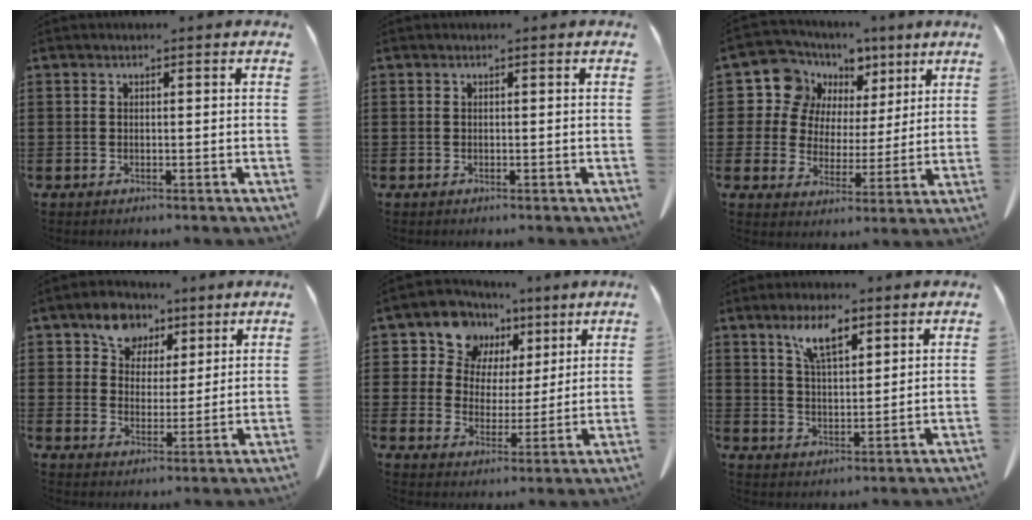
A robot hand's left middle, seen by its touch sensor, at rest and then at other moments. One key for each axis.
{"total": 0.0}
{"total": 10.4, "fx": 5.4, "fy": 8.5, "fz": 2.6, "tx": -0.106, "ty": -0.025, "tz": 0.101}
{"total": 7.1, "fx": 5.1, "fy": 4.7, "fz": 1.5, "tx": -0.055, "ty": -0.011, "tz": 0.093}
{"total": 9.4, "fx": 5.7, "fy": 7.2, "fz": 2.4, "tx": -0.082, "ty": -0.024, "tz": 0.104}
{"total": 7.1, "fx": 4.6, "fy": 2.2, "fz": 4.9, "tx": -0.100, "ty": -0.003, "tz": 0.080}